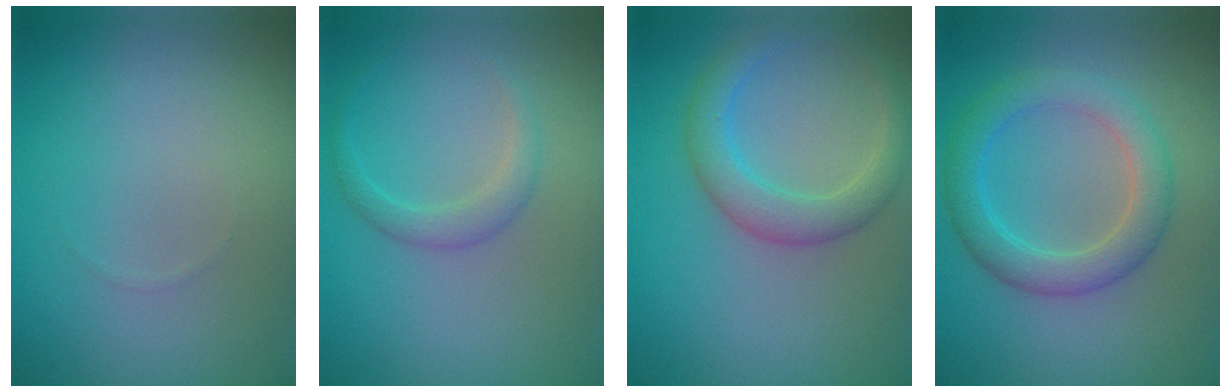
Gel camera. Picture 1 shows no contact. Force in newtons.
{"total": 1.7, "press": 1.7, "slide": 0.1}
{"total": 3.5, "press": 3.5, "slide": 0.1}
{"total": 4.2, "press": 4.2, "slide": 0.1}